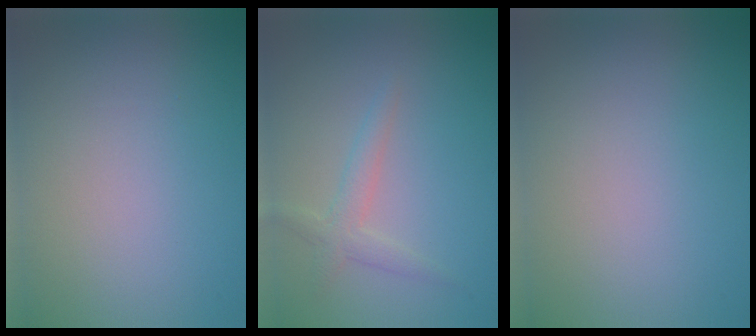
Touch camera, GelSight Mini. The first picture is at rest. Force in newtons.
{"total": 1.9, "press": 1.9, "slide": 0.1}
{"total": 0.0}